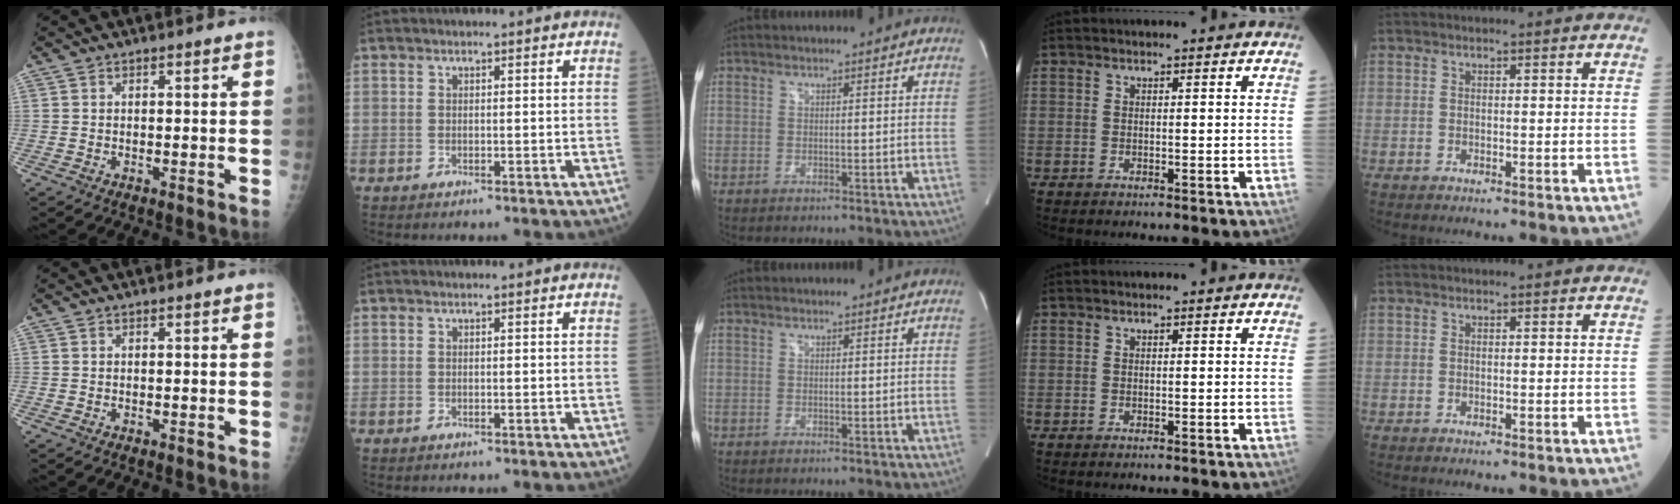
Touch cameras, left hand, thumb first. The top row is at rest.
{}